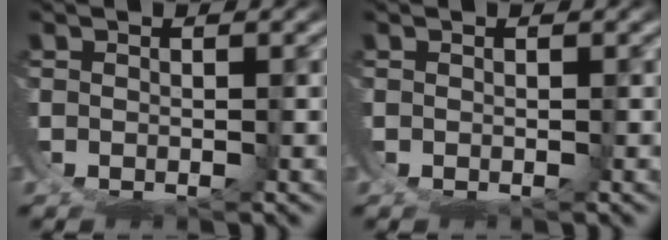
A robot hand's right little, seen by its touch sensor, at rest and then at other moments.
{"total": 0.0}